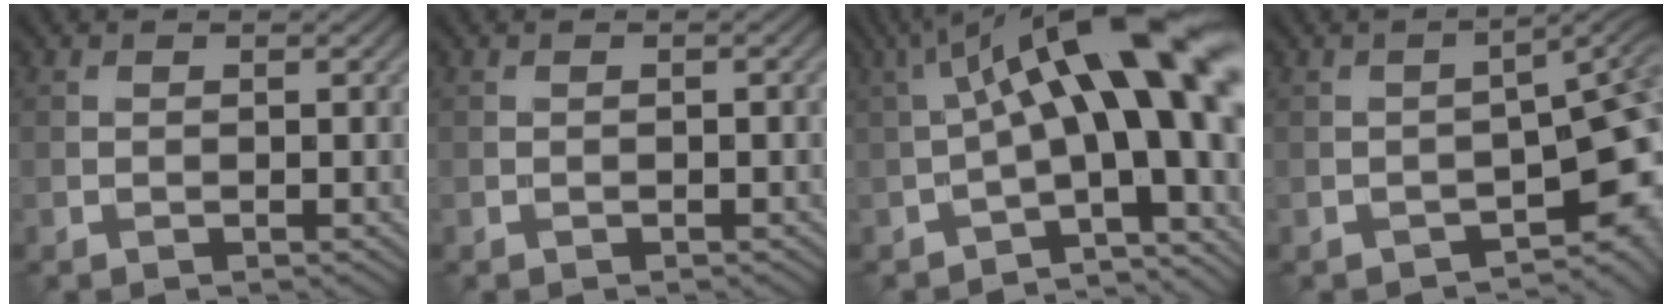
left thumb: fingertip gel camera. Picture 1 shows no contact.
{"total": 0.5, "force": [-0.2, 0.3, 0.4], "torque": [-0.002, 0.002, -0.004]}
{"total": 16.4, "force": [1.4, 5.4, 15.4], "torque": [-0.203, 0.031, 0.027]}
{"total": 7.9, "force": [-4.2, 2.6, 6.2], "torque": [-0.077, -0.012, -0.051]}